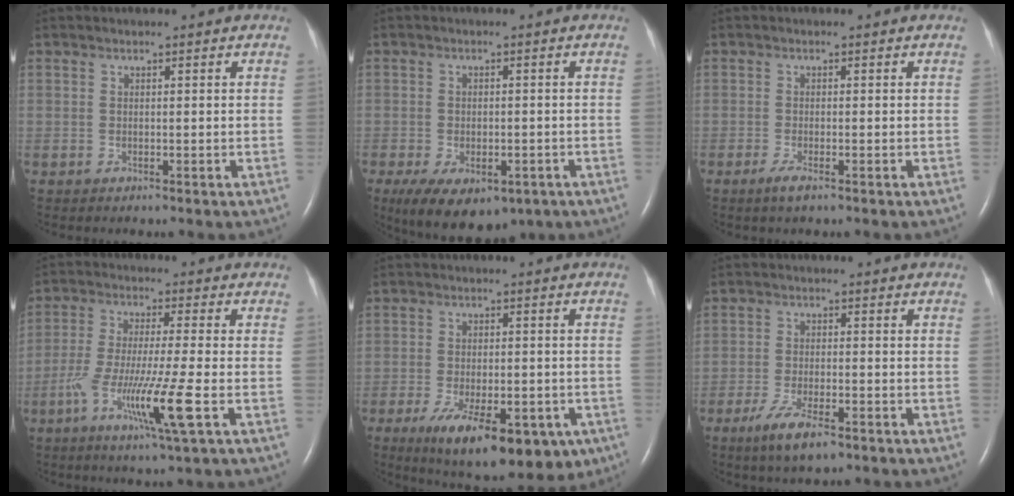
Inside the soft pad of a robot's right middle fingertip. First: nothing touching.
{"total": 11.9, "force": [-7.0, 6.2, 7.3], "torque": [-0.136, -0.011, -0.093]}
{"total": 1.7, "force": [-1.0, 0.2, 1.3], "torque": [-0.034, -0.006, -0.022]}
{"total": 10.5, "force": [-3.9, -0.6, 9.8], "torque": [-0.192, -0.023, -0.074]}
{"total": 16.8, "force": [-9.3, 6.9, 12.2], "torque": [-0.155, -0.015, -0.127]}
{"total": 6.0, "force": [-3.8, 1.3, 4.4], "torque": [-0.093, -0.012, -0.064]}